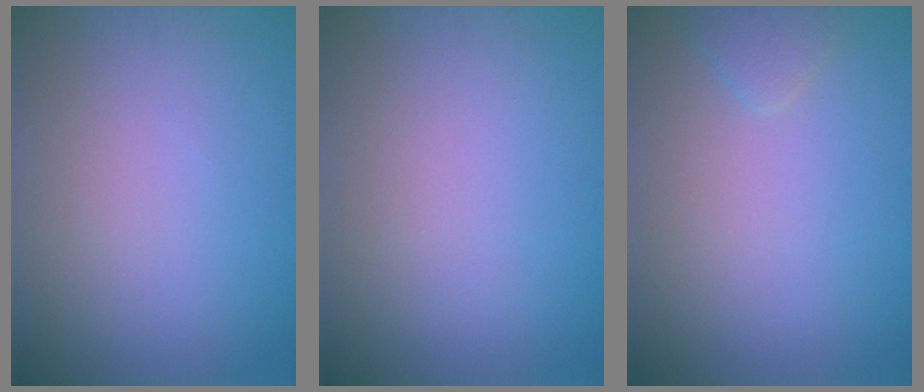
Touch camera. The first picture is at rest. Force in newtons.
{"total": 0.0}
{"total": 1.0, "press": 1.0, "slide": 0.1}